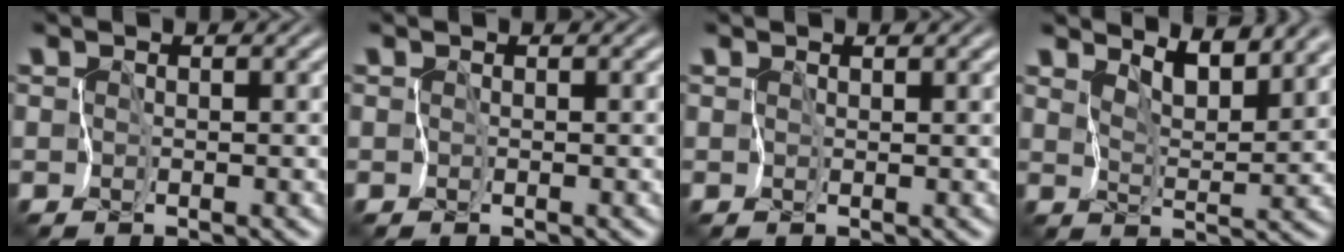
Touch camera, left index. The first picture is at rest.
{"total": 0.0}
{"total": 0.7, "force": [0.6, 0.0, 0.4], "torque": [-0.003, 0.002, 0.013]}
{"total": 4.0, "force": [3.4, 0.8, 1.8], "torque": [-0.040, -0.005, 0.061]}